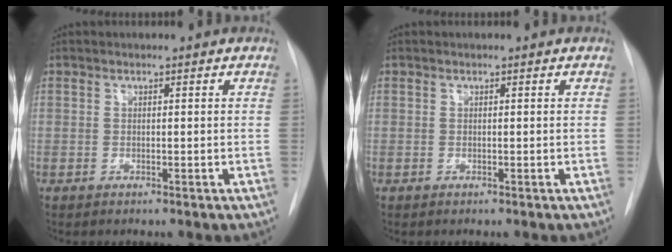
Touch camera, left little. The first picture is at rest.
{"total": 0.0}